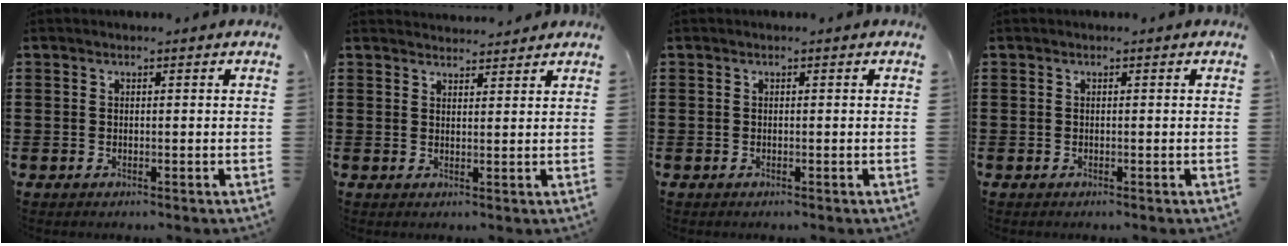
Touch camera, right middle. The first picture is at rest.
{"total": 2.3, "force": [2.3, 0.2, -0.2], "torque": [-0.003, 0.000, 0.045]}
{"total": 0.0}
{"total": 0.0}